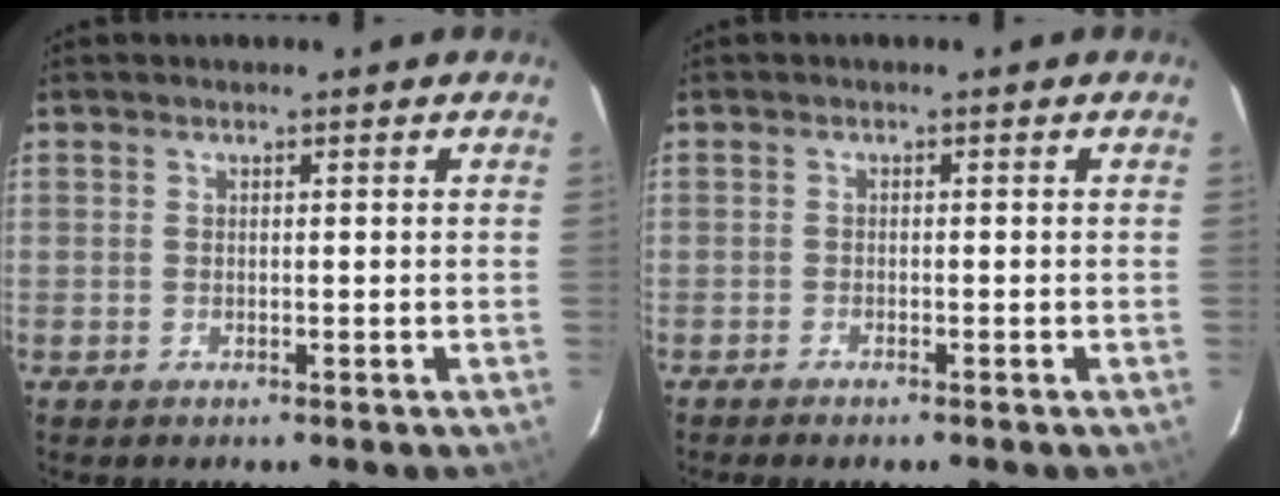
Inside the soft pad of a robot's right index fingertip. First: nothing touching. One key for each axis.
{"total": 1.4, "fx": -1.2, "fy": 0.1, "fz": 0.7, "tx": -0.022, "ty": 0.000, "tz": -0.024}